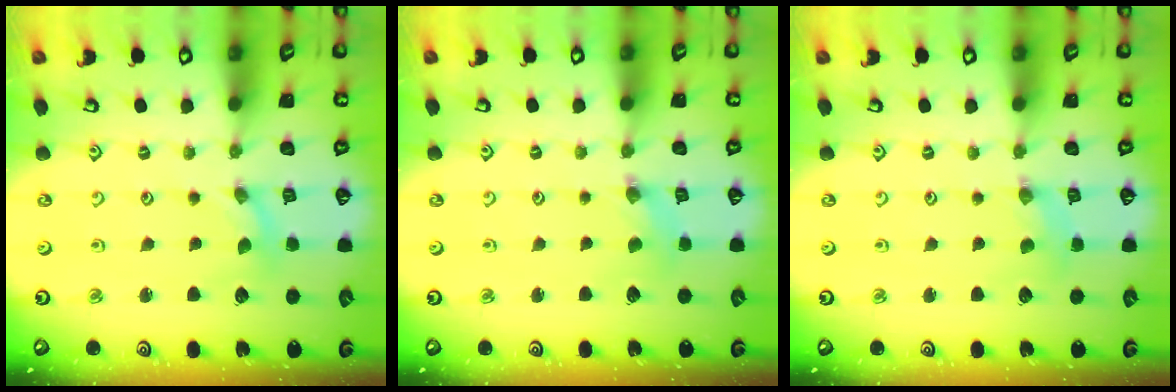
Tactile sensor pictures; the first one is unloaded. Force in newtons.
{"total": 1.1, "press": 1.1, "slide": 0.2}
{"total": 1.9, "press": 1.9, "slide": 0.3}